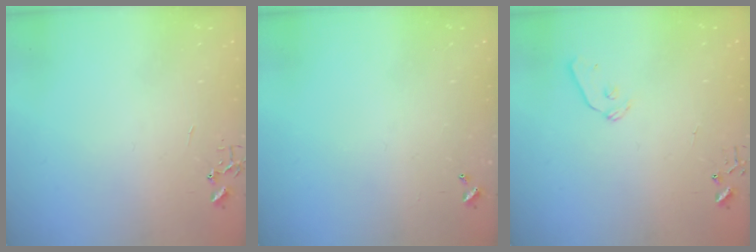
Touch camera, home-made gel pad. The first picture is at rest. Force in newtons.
{"total": 0.0}
{"total": 8.7, "press": 8.7, "slide": 0.9}